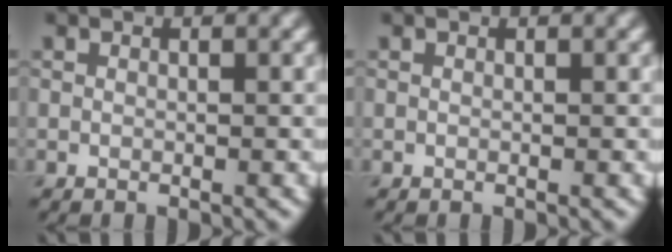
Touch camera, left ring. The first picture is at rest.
{"total": 0.0}